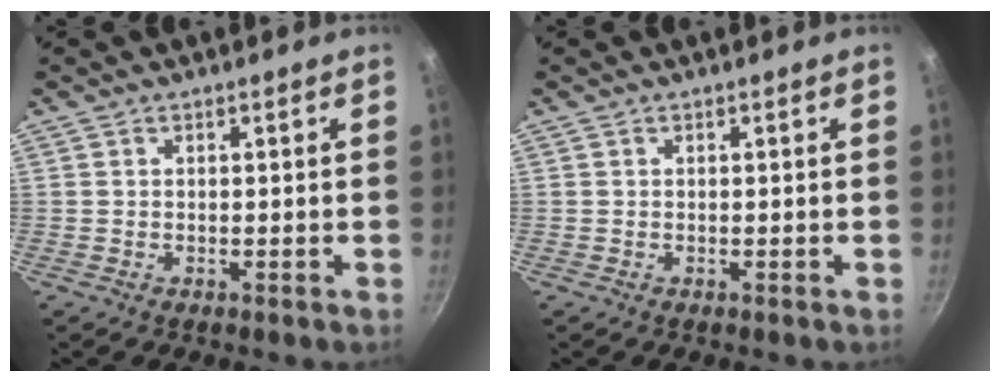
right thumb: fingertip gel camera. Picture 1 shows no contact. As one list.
[{"total": 0.0}]